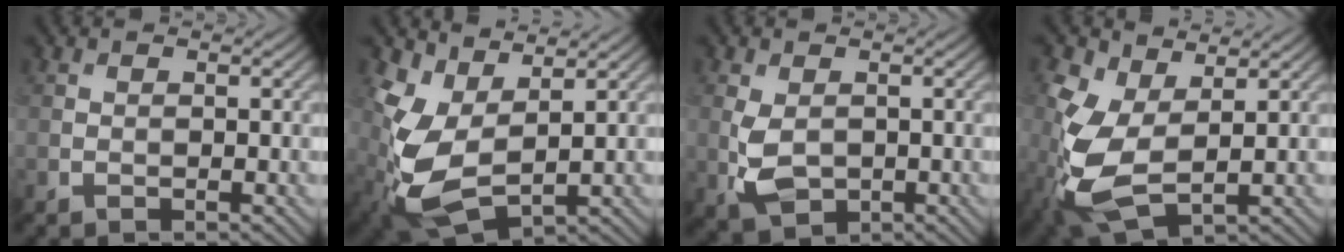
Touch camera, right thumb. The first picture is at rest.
{"total": 9.3, "force": [1.3, 5.5, 7.3], "torque": [-0.189, -0.014, 0.023]}
{"total": 4.8, "force": [-0.6, 3.2, 3.5], "torque": [-0.088, -0.012, -0.008]}
{"total": 10.9, "force": [-0.1, 6.1, 9.0], "torque": [-0.252, -0.006, -0.006]}